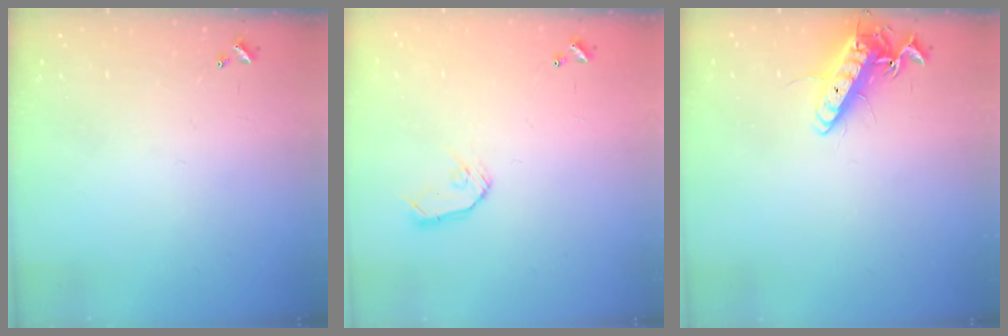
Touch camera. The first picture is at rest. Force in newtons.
{"total": 8.0, "press": 8.0, "slide": 0.4}
{"total": 13.9, "press": 13.9, "slide": 1.3}